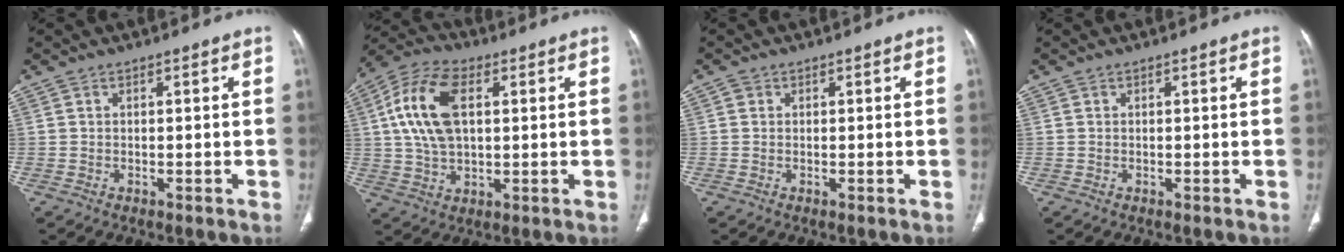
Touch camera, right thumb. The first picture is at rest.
{"total": 13.9, "force": [3.1, 7.8, 11.0], "torque": [-0.222, 0.012, 0.055]}
{"total": 0.8, "force": [0.2, 0.8, 0.2], "torque": [0.002, 0.002, 0.002]}
{"total": 0.0}